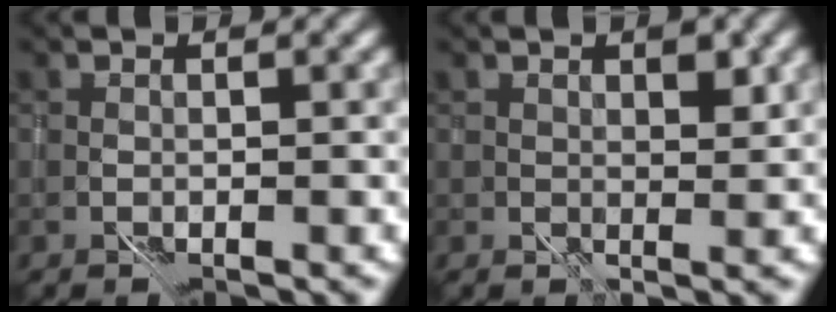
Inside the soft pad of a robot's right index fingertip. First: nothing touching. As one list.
[{"total": 2.2, "force": [1.9, 0.5, 1.0], "torque": [-0.005, 0.006, 0.033]}]